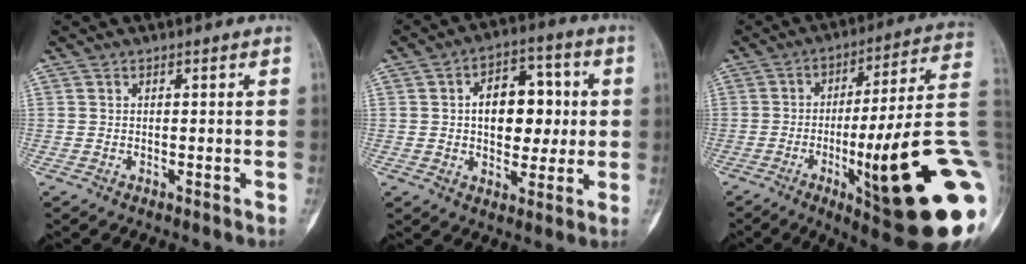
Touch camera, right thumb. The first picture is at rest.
{"total": 12.6, "force": [1.1, 8.0, 9.7], "torque": [-0.095, 0.018, 0.015]}
{"total": 28.0, "force": [-6.6, 4.4, 26.8], "torque": [-0.331, 0.003, -0.093]}